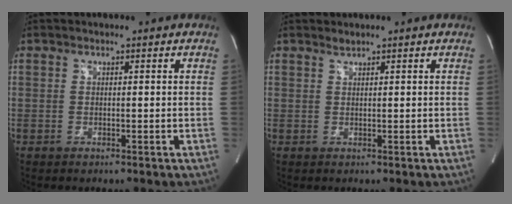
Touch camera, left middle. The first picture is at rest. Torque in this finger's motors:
{"motor_torque": [0.16, 0.05, -0.16, 0.00]}